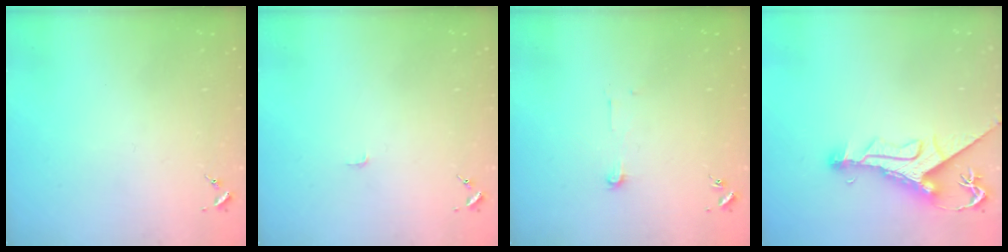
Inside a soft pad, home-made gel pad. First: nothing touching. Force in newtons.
{"total": 2.8, "press": 2.8, "slide": 0.3}
{"total": 3.8, "press": 3.8, "slide": 0.2}
{"total": 11.4, "press": 11.4, "slide": 1.3}